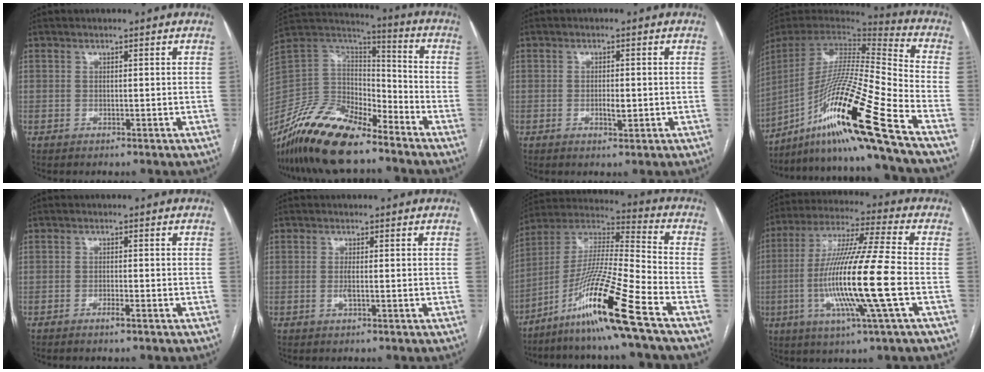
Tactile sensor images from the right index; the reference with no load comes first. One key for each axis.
{"total": 18.4, "fx": -14.2, "fy": 5.4, "fz": 10.4, "tx": -0.208, "ty": 0.004, "tz": -0.267}
{"total": 2.1, "fx": -0.5, "fy": 0.7, "fz": 2.0, "tx": -0.037, "ty": -0.001, "tz": -0.005}
{"total": 25.2, "fx": -15.2, "fy": -1.8, "fz": 20.0, "tx": -0.378, "ty": -0.031, "tz": -0.282}
{"total": 1.4, "fx": -1.0, "fy": 0.0, "fz": 1.0, "tx": -0.020, "ty": -0.001, "tz": -0.017}
{"total": 1.4, "fx": -0.3, "fy": 0.1, "fz": 1.4, "tx": -0.029, "ty": -0.003, "tz": -0.006}
{"total": 17.9, "fx": -10.4, "fy": -1.7, "fz": 14.4, "tx": -0.297, "ty": -0.021, "tz": -0.193}
{"total": 17.7, "fx": -3.8, "fy": -0.8, "fz": 17.3, "tx": -0.340, "ty": -0.012, "tz": -0.082}